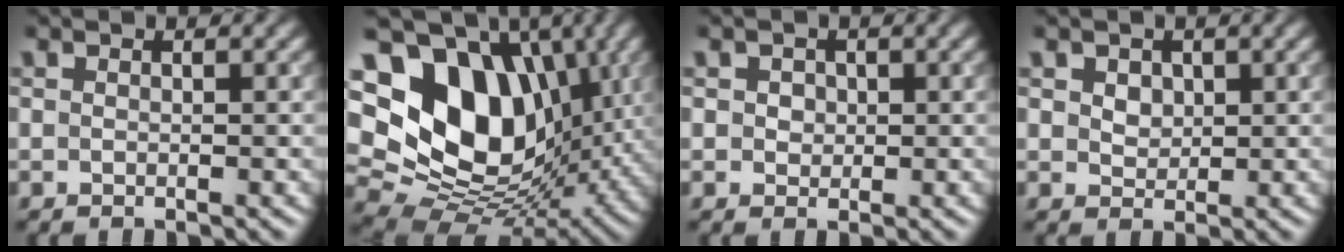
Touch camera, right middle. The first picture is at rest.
{"total": 16.8, "force": [4.1, 11.9, 11.1], "torque": [-0.203, 0.017, 0.074]}
{"total": 1.3, "force": [0.4, 1.1, 0.5], "torque": [-0.006, 0.005, 0.003]}
{"total": 2.0, "force": [0.9, 1.5, 1.0], "torque": [-0.019, 0.008, 0.013]}